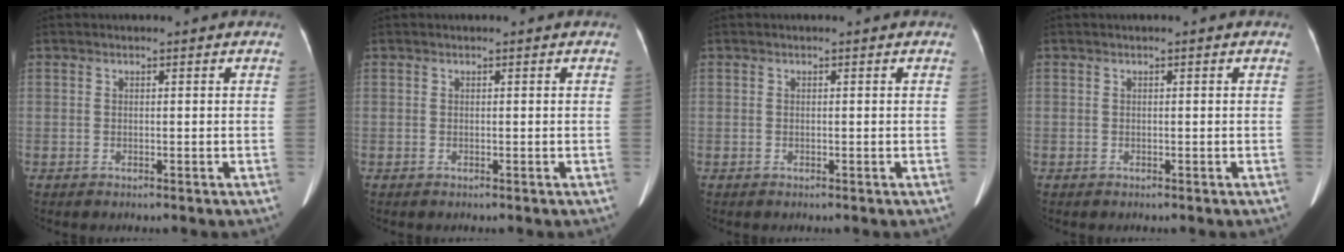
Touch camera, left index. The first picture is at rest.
{"total": 0.0}
{"total": 0.0}
{"total": 0.0}